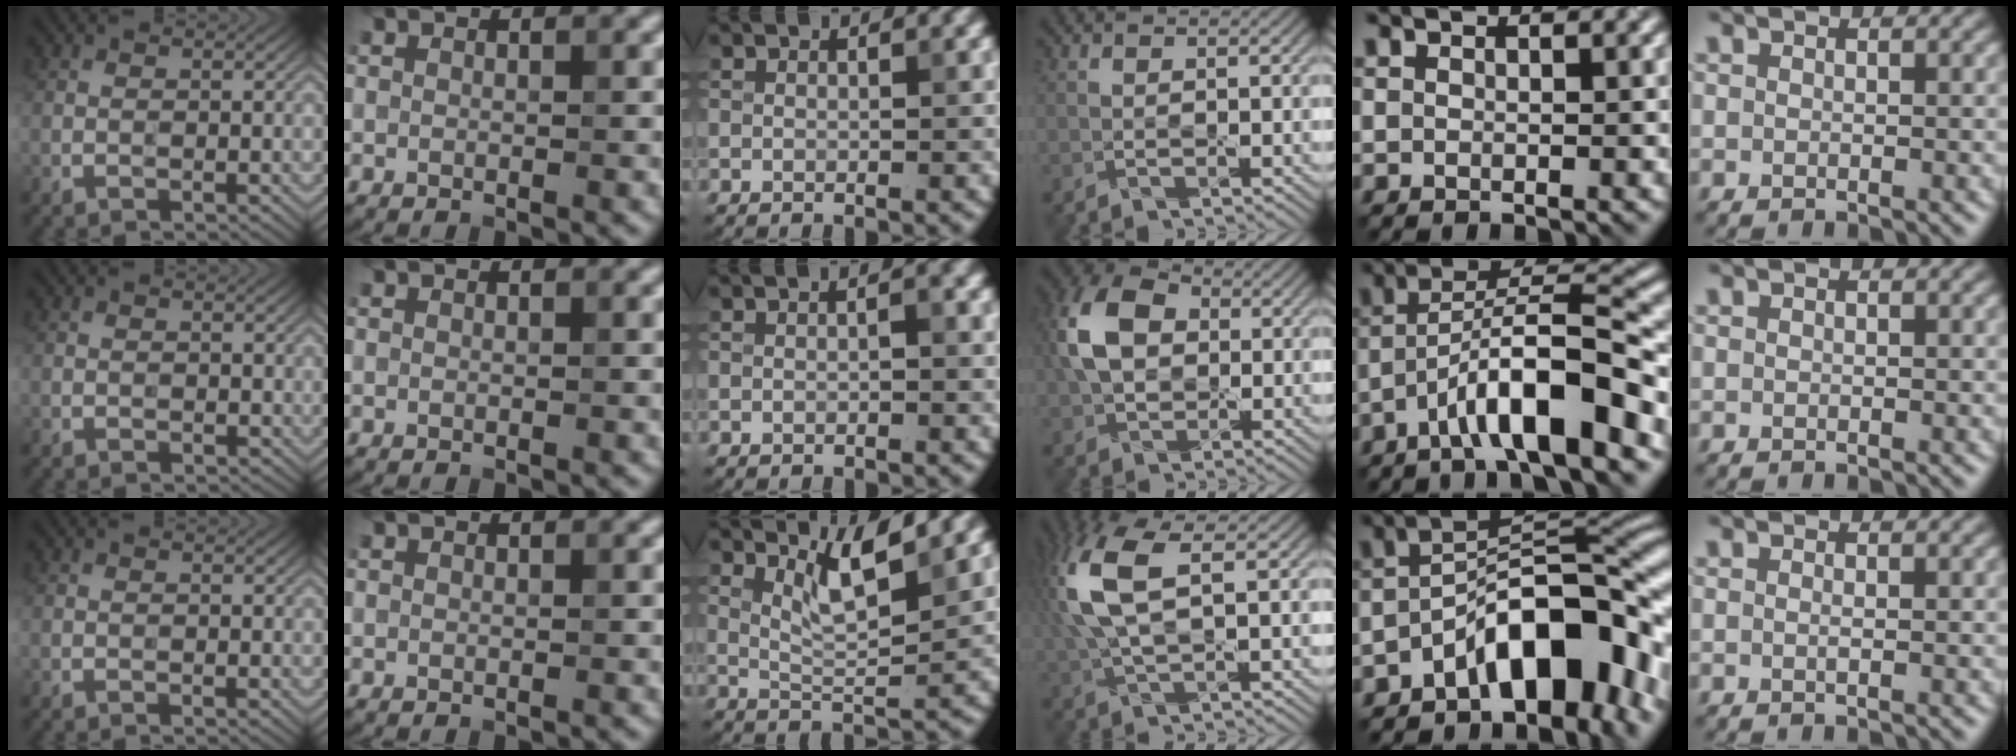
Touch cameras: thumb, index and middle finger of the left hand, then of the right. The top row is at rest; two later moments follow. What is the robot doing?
{"motion": "cut", "object": "origami paper"}